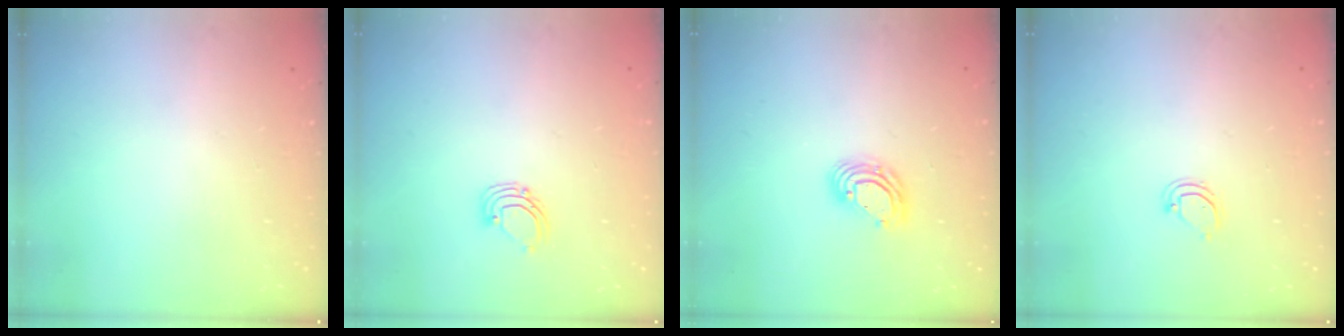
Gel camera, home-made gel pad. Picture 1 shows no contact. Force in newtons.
{"total": 2.6, "press": 2.6, "slide": 0.2}
{"total": 8.7, "press": 8.6, "slide": 1.4}
{"total": 3.6, "press": 3.6, "slide": 0.5}